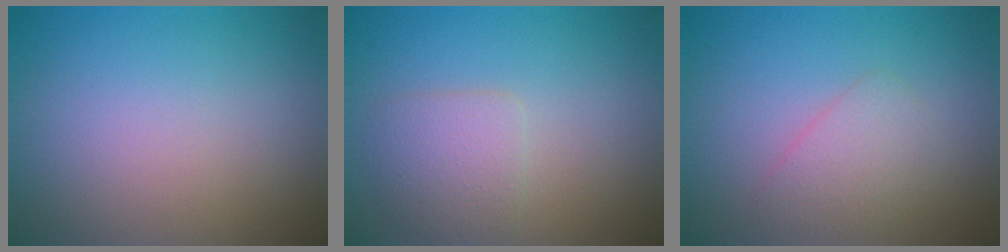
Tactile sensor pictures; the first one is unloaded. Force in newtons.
{"total": 2.5, "press": 2.5, "slide": 0.1}
{"total": 2.2, "press": 2.2, "slide": 0.1}